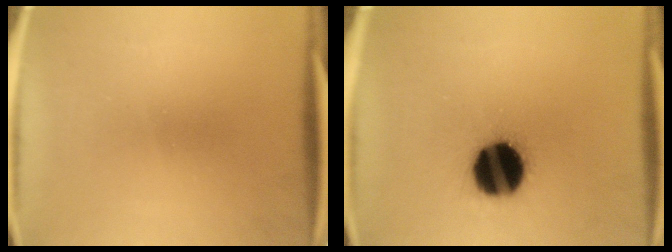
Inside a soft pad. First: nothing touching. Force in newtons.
{"total": 19.5}